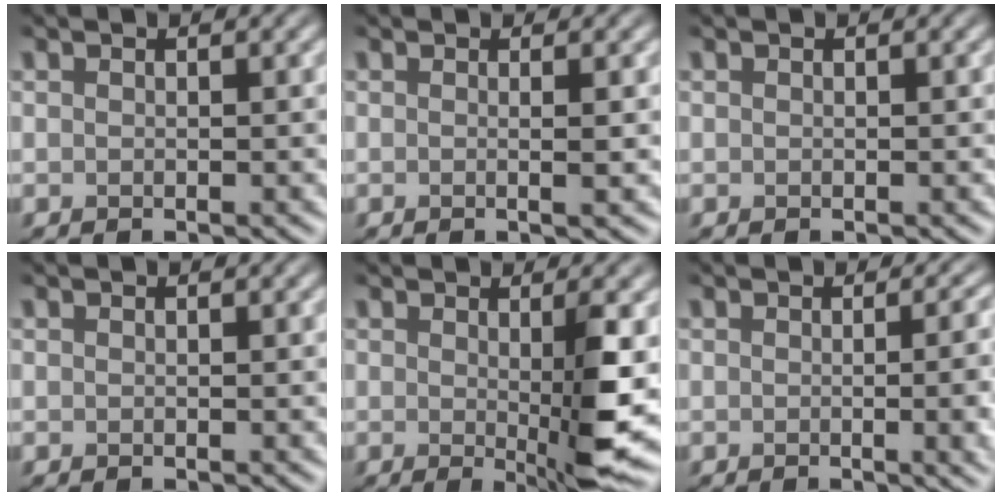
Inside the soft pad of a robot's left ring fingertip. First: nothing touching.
{"total": 2.0, "force": [-0.2, 0.6, 1.9], "torque": [-0.028, 0.003, -0.016]}
{"total": 0.0}
{"total": 0.0}
{"total": 5.4, "force": [-0.3, 0.6, 5.3], "torque": [-0.088, -0.016, 0.005]}
{"total": 10.0, "force": [-0.1, 4.8, 8.7], "torque": [-0.036, 0.016, -0.006]}